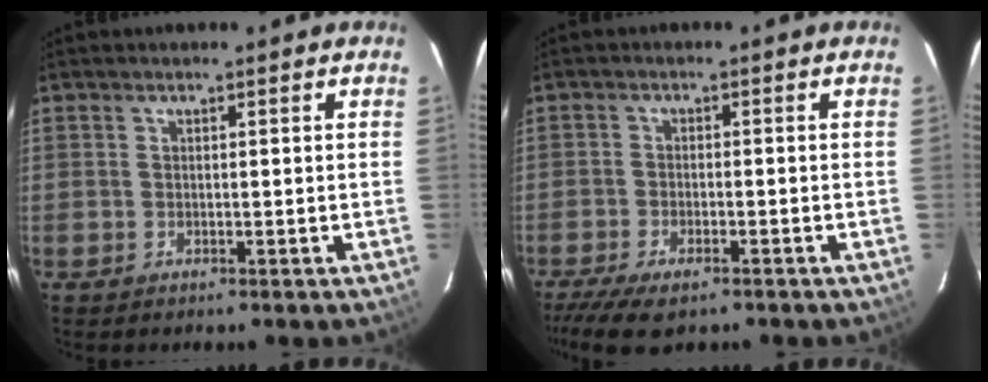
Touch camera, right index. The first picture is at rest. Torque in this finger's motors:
{"motor_torque": [1.09, -0.67, 0.21, 0.06]}